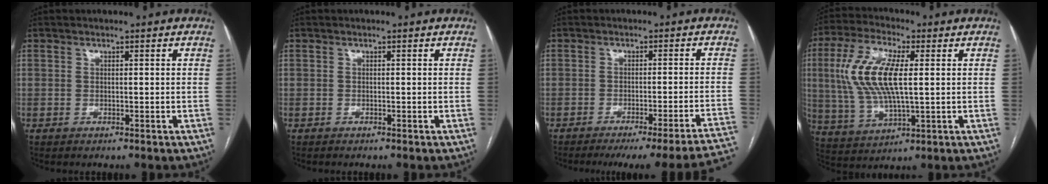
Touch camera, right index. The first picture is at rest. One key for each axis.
{"total": 0.9, "fx": -0.8, "fy": -0.1, "fz": 0.4, "tx": -0.003, "ty": 0.001, "tz": -0.011}
{"total": 20.5, "fx": -18.2, "fy": -1.2, "fz": 9.4, "tx": -0.043, "ty": -0.020, "tz": -0.221}
{"total": 12.9, "fx": 2.0, "fy": 3.9, "fz": 12.1, "tx": -0.270, "ty": 0.009, "tz": 0.039}